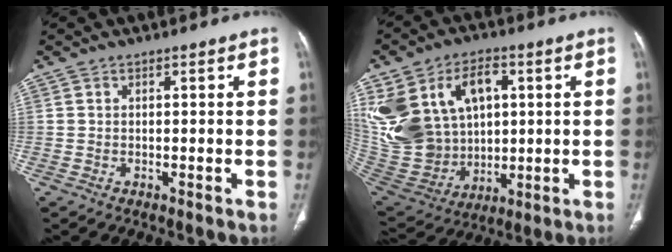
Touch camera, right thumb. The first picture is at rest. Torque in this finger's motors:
{"motor_torque": [-0.02, 0.80, 1.23, 1.09, 0.36]}